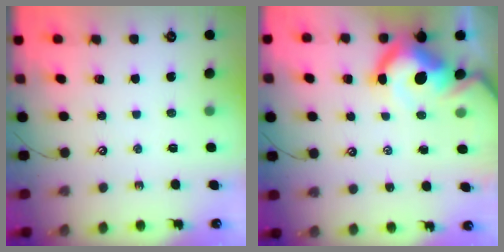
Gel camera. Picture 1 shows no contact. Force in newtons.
{"total": 13.7, "press": 13.6, "slide": 1.9}